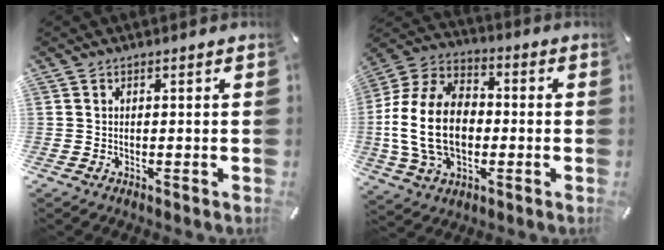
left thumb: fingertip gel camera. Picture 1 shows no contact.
{"total": 18.5, "force": [-2.2, 13.2, 12.8], "torque": [-0.298, 0.014, -0.044]}